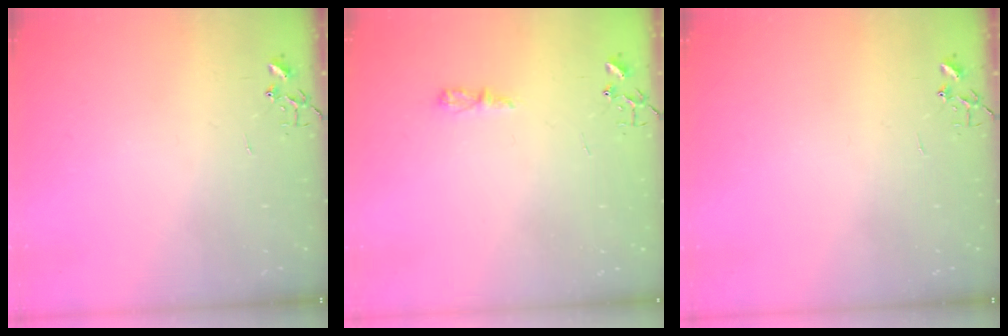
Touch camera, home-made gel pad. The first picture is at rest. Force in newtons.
{"total": 5.2, "press": 5.1, "slide": 0.8}
{"total": 0.0}